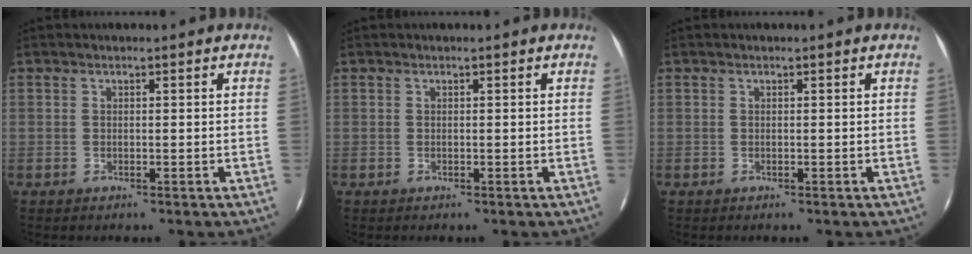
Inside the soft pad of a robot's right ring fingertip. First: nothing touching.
{"total": 0.0}
{"total": 0.0}